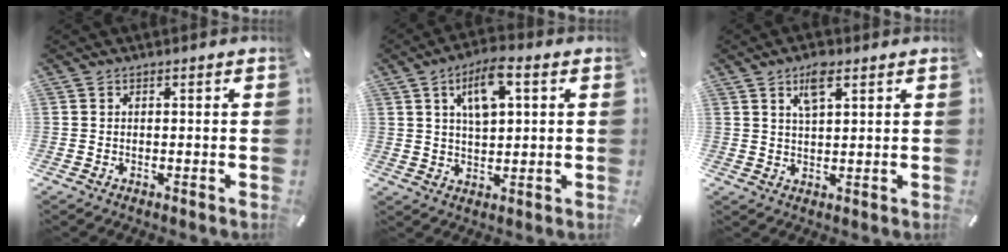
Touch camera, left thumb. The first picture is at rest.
{"total": 8.4, "force": [3.3, 3.8, 6.7], "torque": [-0.120, 0.004, 0.057]}
{"total": 5.9, "force": [3.2, 2.3, 4.3], "torque": [-0.078, 0.000, 0.054]}